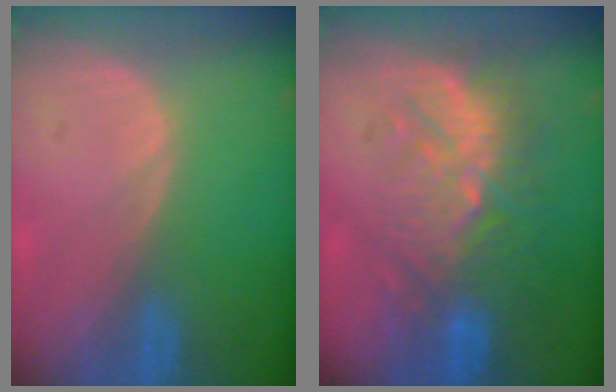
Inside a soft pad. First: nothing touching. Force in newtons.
{"total": 9.2, "press": 9.0, "slide": 1.8}